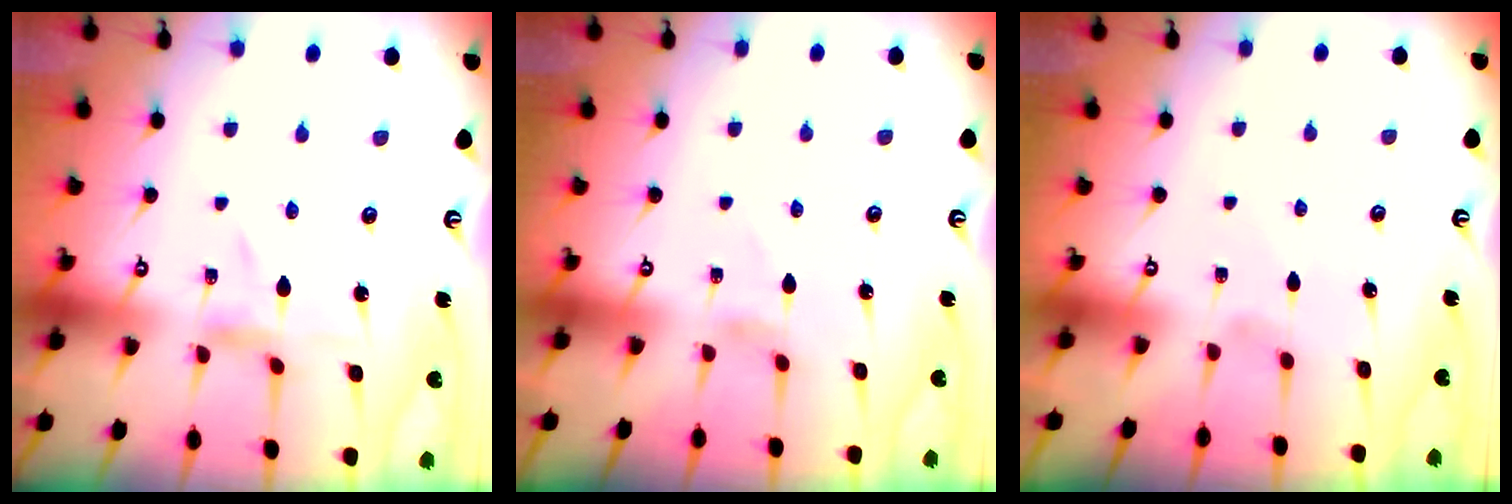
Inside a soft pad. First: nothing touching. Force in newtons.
{"total": 0.0}
{"total": 0.0}